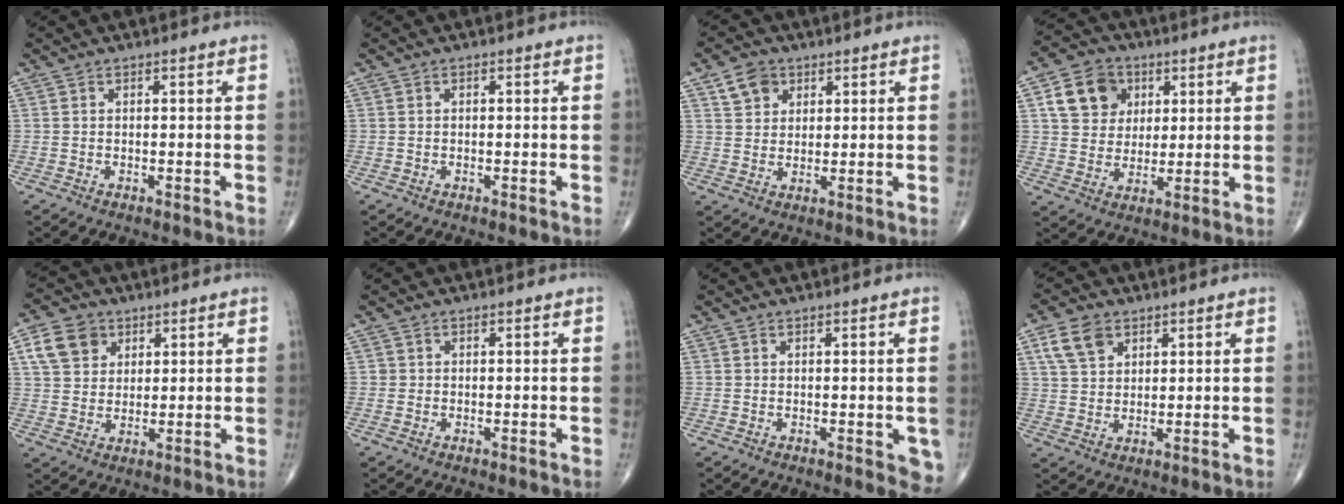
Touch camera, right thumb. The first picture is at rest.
{"total": 0.0}
{"total": 5.5, "force": [2.8, 4.3, 2.1], "torque": [-0.017, -0.010, 0.050]}
{"total": 10.8, "force": [3.8, 9.0, 4.8], "torque": [-0.056, -0.006, 0.065]}
{"total": 8.0, "force": [3.4, 6.3, 3.6], "torque": [-0.042, -0.004, 0.065]}
{"total": 0.5, "force": [0.0, 0.5, 0.0], "torque": [0.004, 0.004, -0.002]}
{"total": 4.0, "force": [-0.5, 1.8, 3.5], "torque": [-0.021, -0.005, -0.005]}
{"total": 6.8, "force": [3.5, 4.6, 3.7], "torque": [-0.056, -0.008, 0.069]}